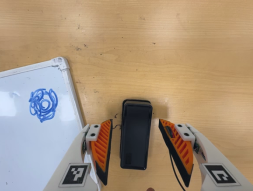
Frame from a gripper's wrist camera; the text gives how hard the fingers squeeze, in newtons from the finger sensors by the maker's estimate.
{"total": 0.0}